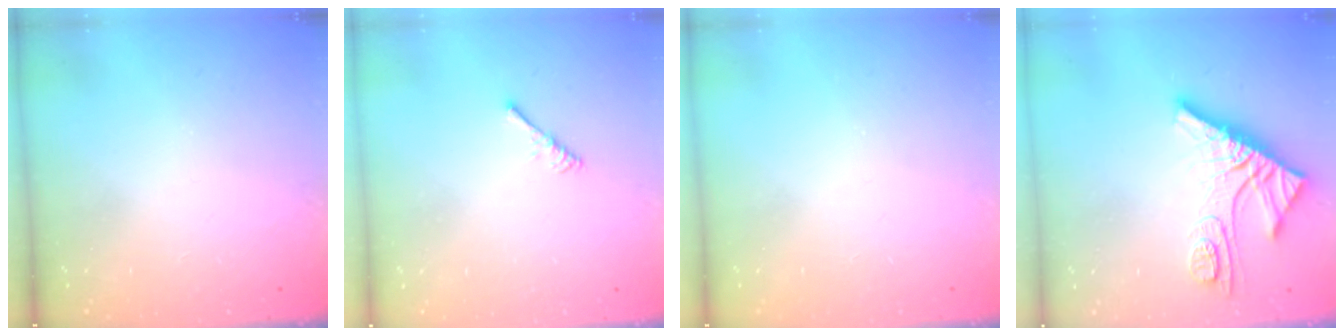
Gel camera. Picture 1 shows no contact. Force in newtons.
{"total": 2.7, "press": 2.6, "slide": 0.5}
{"total": 0.0}
{"total": 13.5, "press": 13.4, "slide": 1.3}